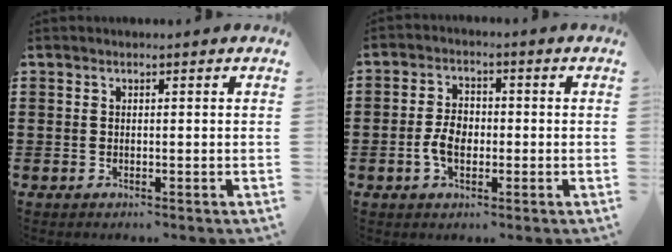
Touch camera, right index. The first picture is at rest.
{"total": 4.3, "force": [-0.9, 2.8, 3.2], "torque": [-0.075, 0.002, -0.021]}